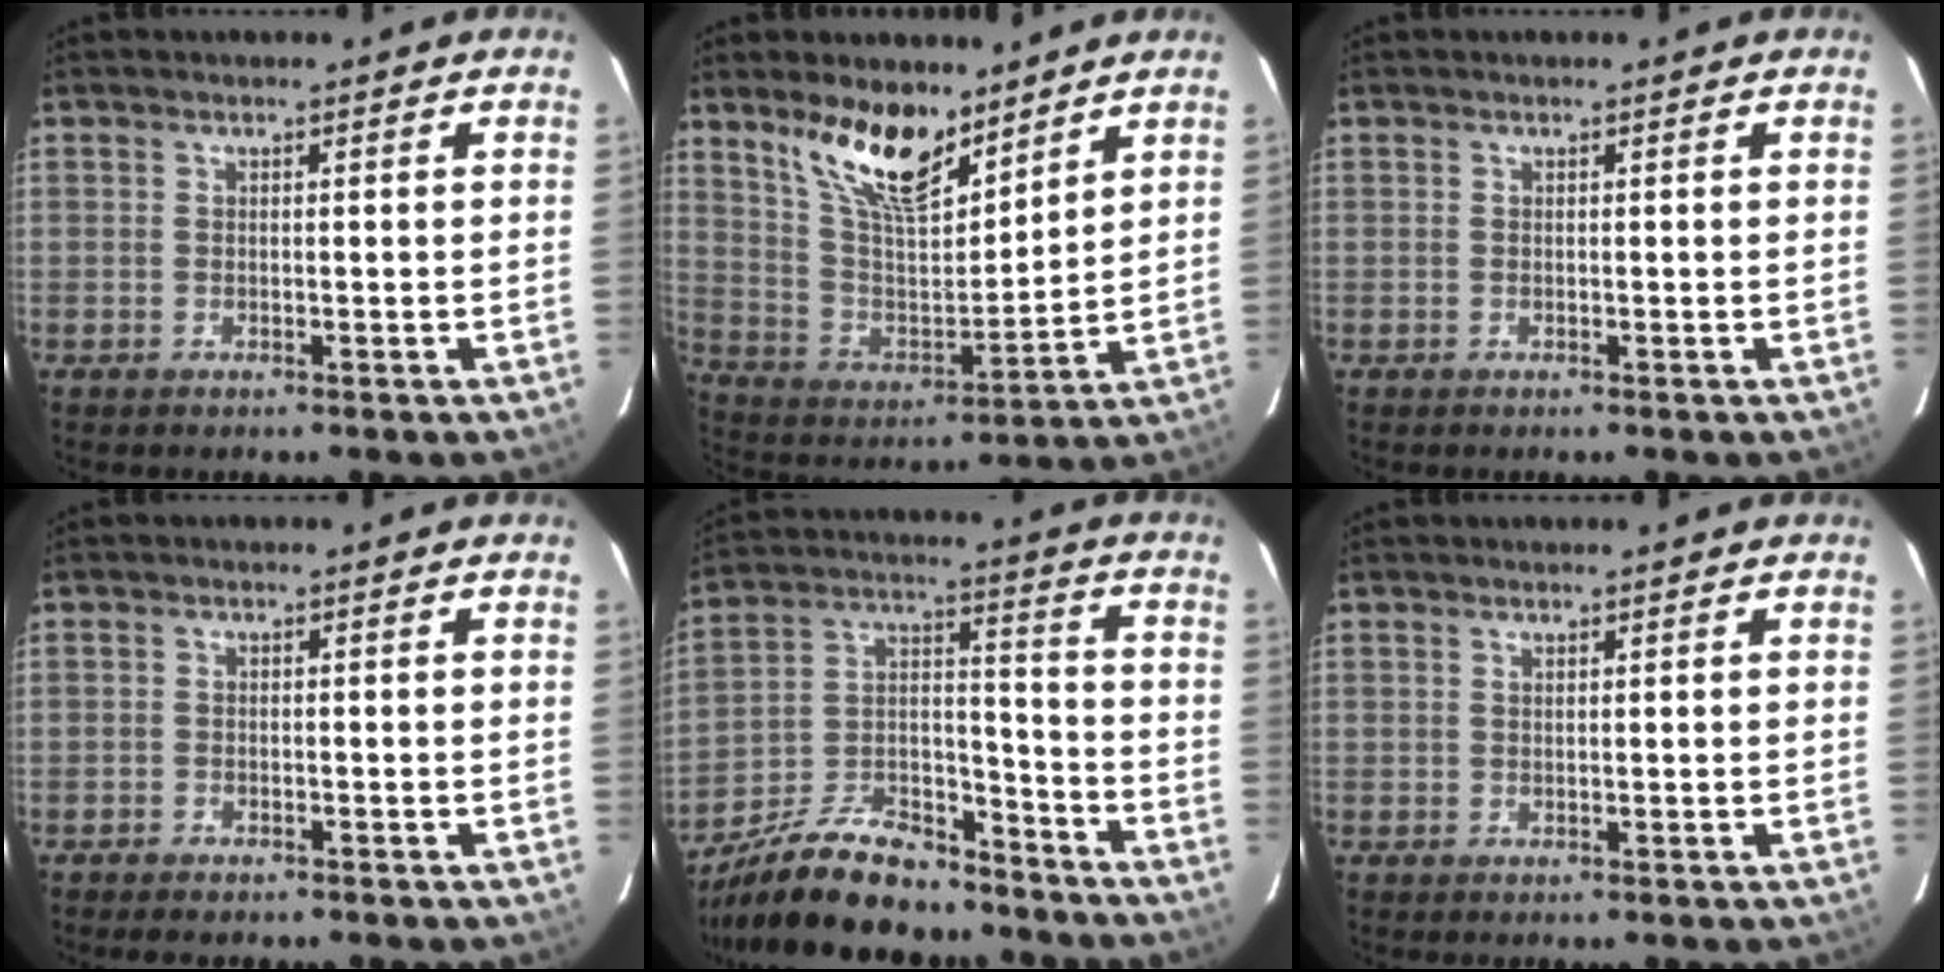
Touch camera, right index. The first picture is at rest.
{"total": 14.5, "force": [10.3, 5.2, 8.6], "torque": [-0.163, -0.004, 0.202]}
{"total": 0.0}
{"total": 2.9, "force": [-2.6, 1.0, 1.0], "torque": [-0.030, -0.004, -0.042]}
{"total": 19.2, "force": [-14.8, 8.3, 9.2], "torque": [-0.191, 0.025, -0.237]}
{"total": 0.0}